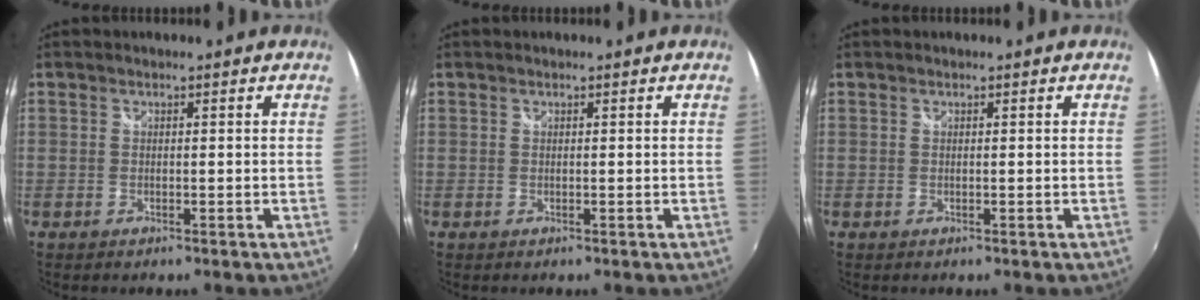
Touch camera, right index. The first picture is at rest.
{"total": 0.0}
{"total": 0.0}